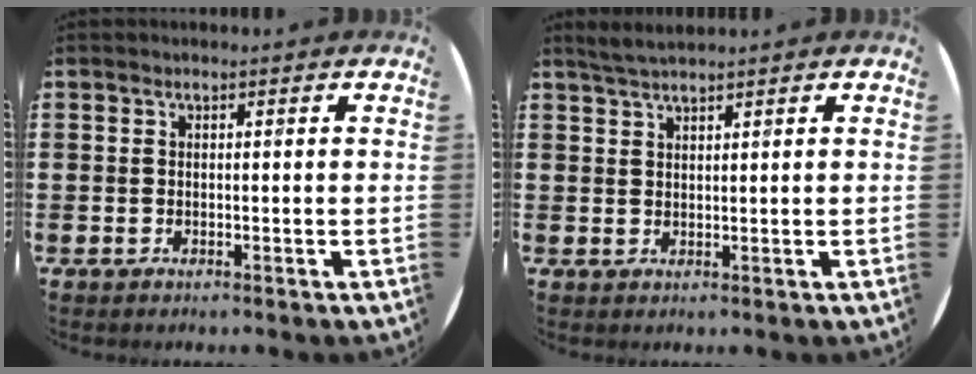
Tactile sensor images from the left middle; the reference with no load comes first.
{"total": 2.1, "force": [2.0, 0.0, 0.8], "torque": [-0.018, 0.001, 0.038]}